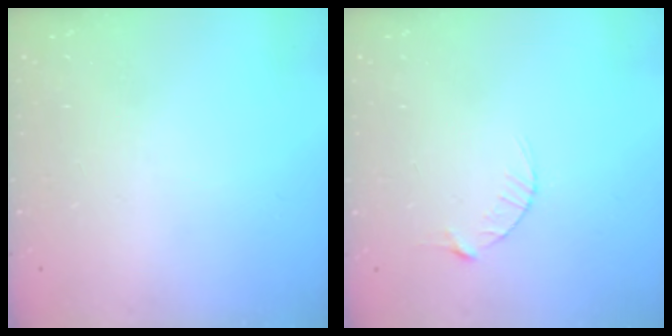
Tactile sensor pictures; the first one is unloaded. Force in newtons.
{"total": 2.9, "press": 2.9, "slide": 0.4}